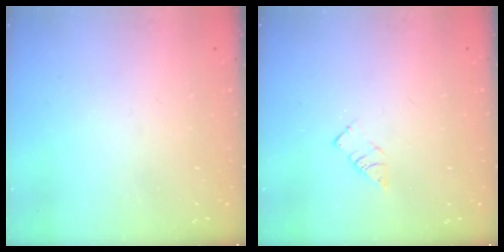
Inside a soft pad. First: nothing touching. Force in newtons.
{"total": 3.6, "press": 3.6, "slide": 0.4}